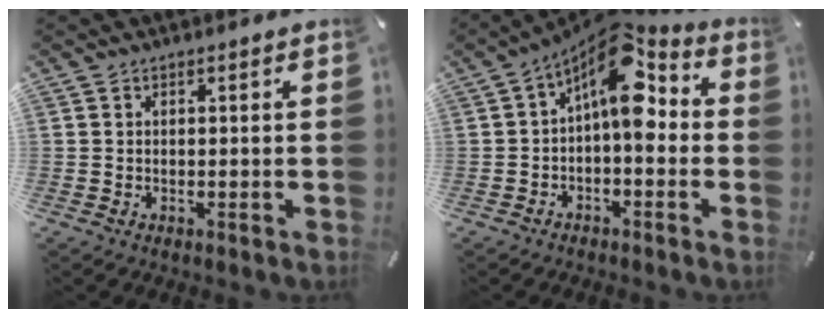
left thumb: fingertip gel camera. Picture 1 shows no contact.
{"total": 12.1, "force": [3.9, 5.9, 9.8], "torque": [-0.155, -0.040, 0.068]}